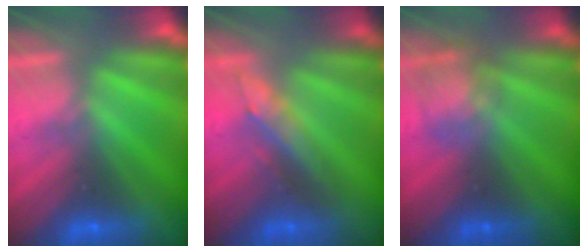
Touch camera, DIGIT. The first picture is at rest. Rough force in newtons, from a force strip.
{"total": 2.9}
{"total": 2.3}